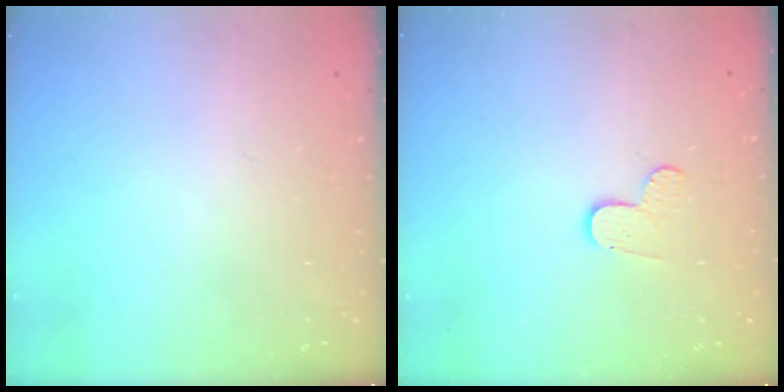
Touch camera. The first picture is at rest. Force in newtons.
{"total": 4.3, "press": 4.3, "slide": 0.4}